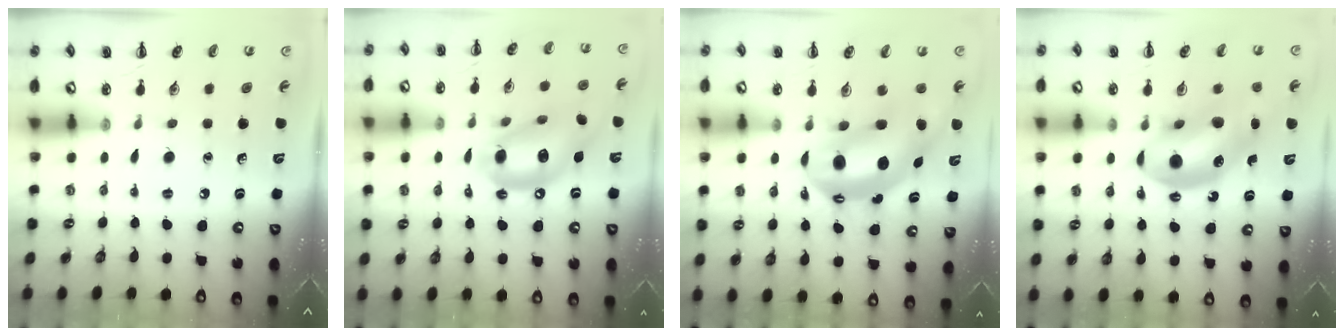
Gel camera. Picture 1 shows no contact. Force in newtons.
{"total": 15.1, "press": 14.5, "slide": 4.1}
{"total": 10.8, "press": 10.5, "slide": 2.6}
{"total": 13.7, "press": 13.3, "slide": 3.3}